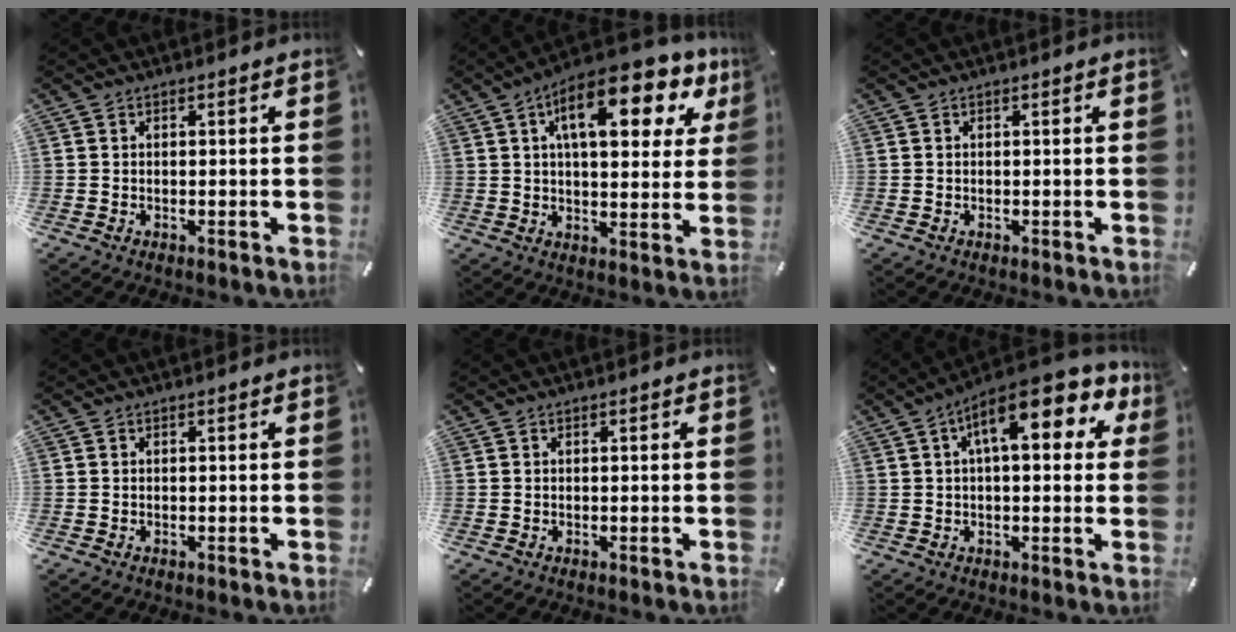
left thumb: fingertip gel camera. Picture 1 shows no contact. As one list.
[{"total": 16.5, "force": [8.0, 7.1, 12.6], "torque": [-0.185, -0.025, 0.124]}, {"total": 0.0}, {"total": 0.0}, {"total": 0.0}, {"total": 14.1, "force": [5.5, 5.8, 11.6], "torque": [-0.168, -0.016, 0.088]}]